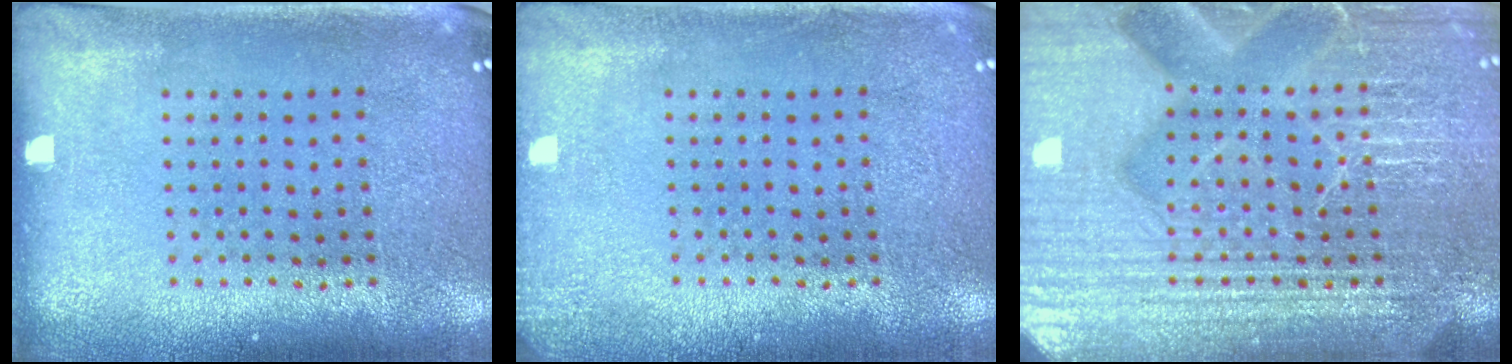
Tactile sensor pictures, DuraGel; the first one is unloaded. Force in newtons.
{"total": 1.4, "press": 1.4, "slide": 0.2}
{"total": 7.1, "press": 7.1, "slide": 0.9}